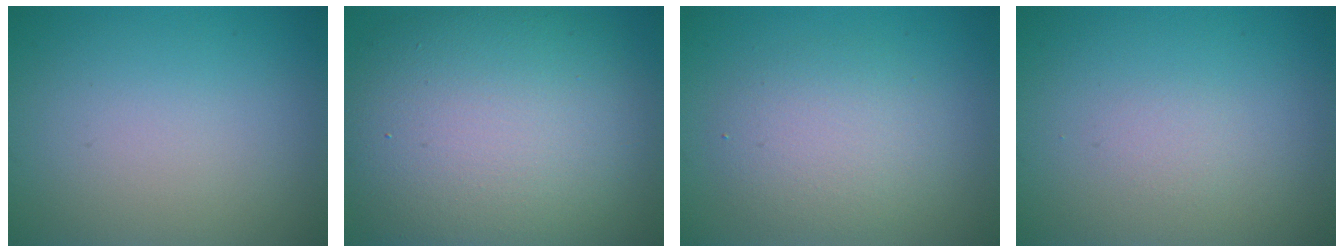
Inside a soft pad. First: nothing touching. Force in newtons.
{"total": 13.9, "press": 13.9, "slide": 1.0}
{"total": 3.6, "press": 3.6, "slide": 0.4}
{"total": 0.7, "press": 0.7, "slide": 0.0}